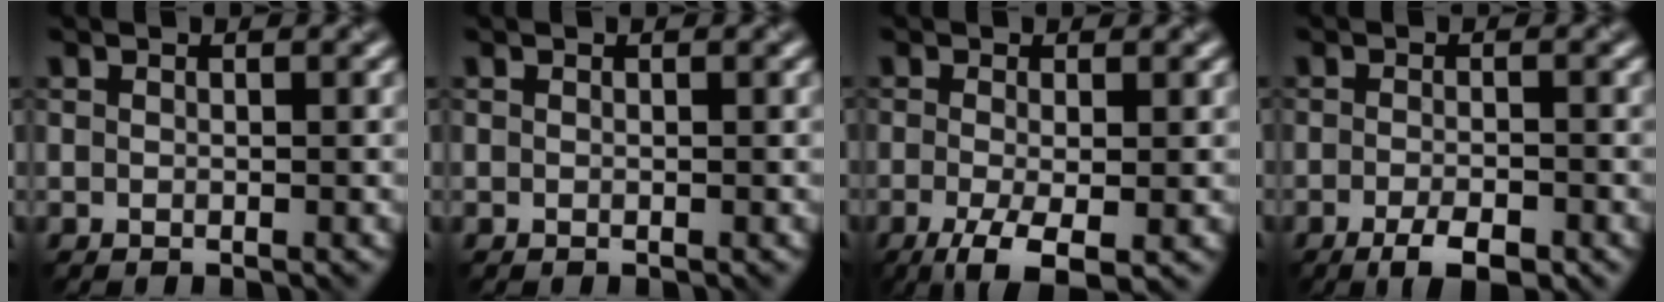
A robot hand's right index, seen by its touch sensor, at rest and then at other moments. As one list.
[{"total": 0.0}, {"total": 4.5, "force": [-1.8, 1.3, 3.9], "torque": [-0.079, -0.007, -0.034]}, {"total": 3.4, "force": [-2.0, 1.0, 2.6], "torque": [-0.046, -0.004, -0.034]}]